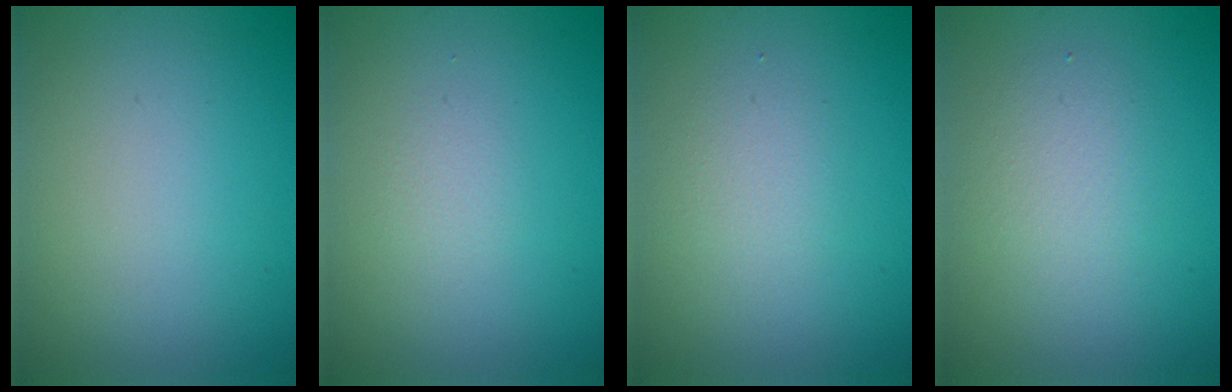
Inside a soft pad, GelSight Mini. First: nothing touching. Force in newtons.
{"total": 0.9, "press": 0.9, "slide": 0.1}
{"total": 1.7, "press": 1.7, "slide": 0.1}
{"total": 2.5, "press": 2.5, "slide": 0.1}